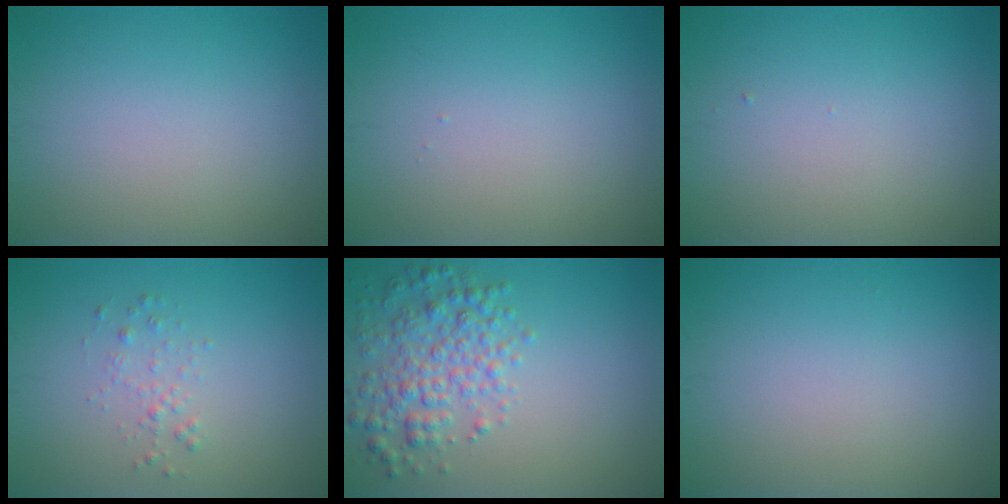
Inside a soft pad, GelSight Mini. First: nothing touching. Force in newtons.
{"total": 0.0}
{"total": 0.0}
{"total": 1.1, "press": 1.1, "slide": 0.1}
{"total": 4.2, "press": 4.2, "slide": 0.1}
{"total": 0.0}